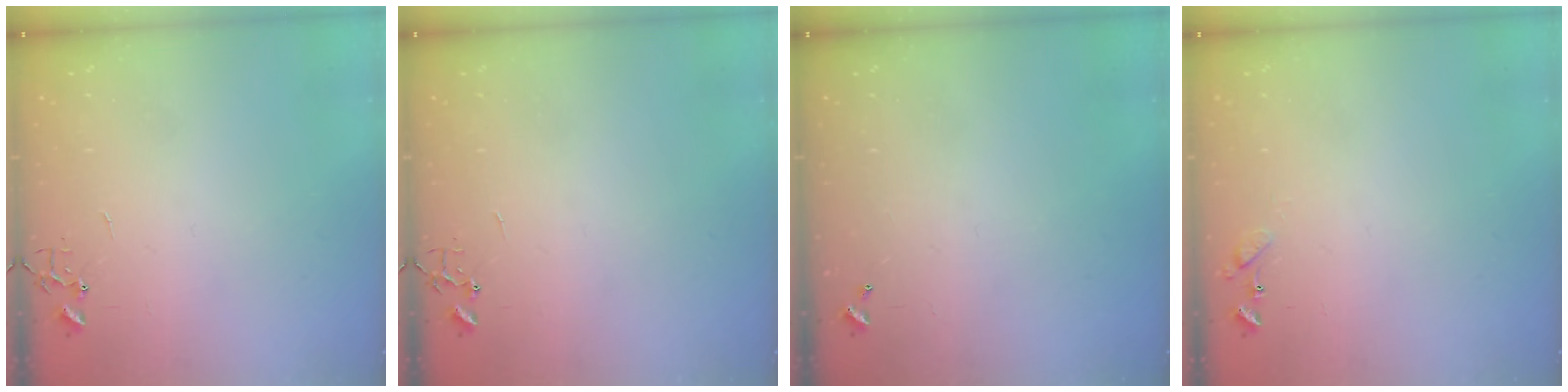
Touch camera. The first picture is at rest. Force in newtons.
{"total": 0.0}
{"total": 0.0}
{"total": 6.7, "press": 6.6, "slide": 0.8}